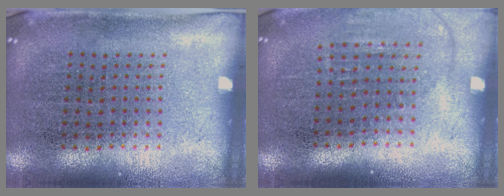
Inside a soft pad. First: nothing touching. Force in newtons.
{"total": 1.3, "press": 1.2, "slide": 0.5}